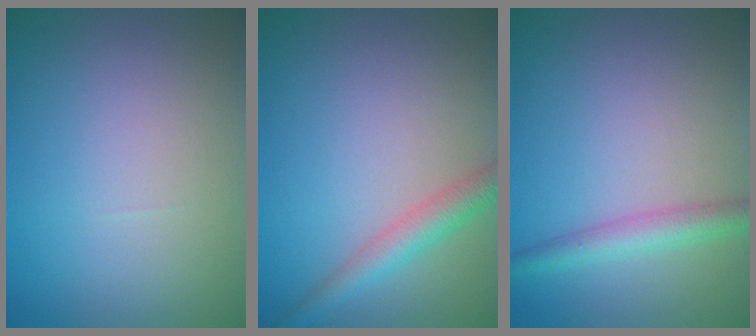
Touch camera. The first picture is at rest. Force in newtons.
{"total": 3.1, "press": 3.1, "slide": 0.1}
{"total": 3.0, "press": 3.0, "slide": 0.1}